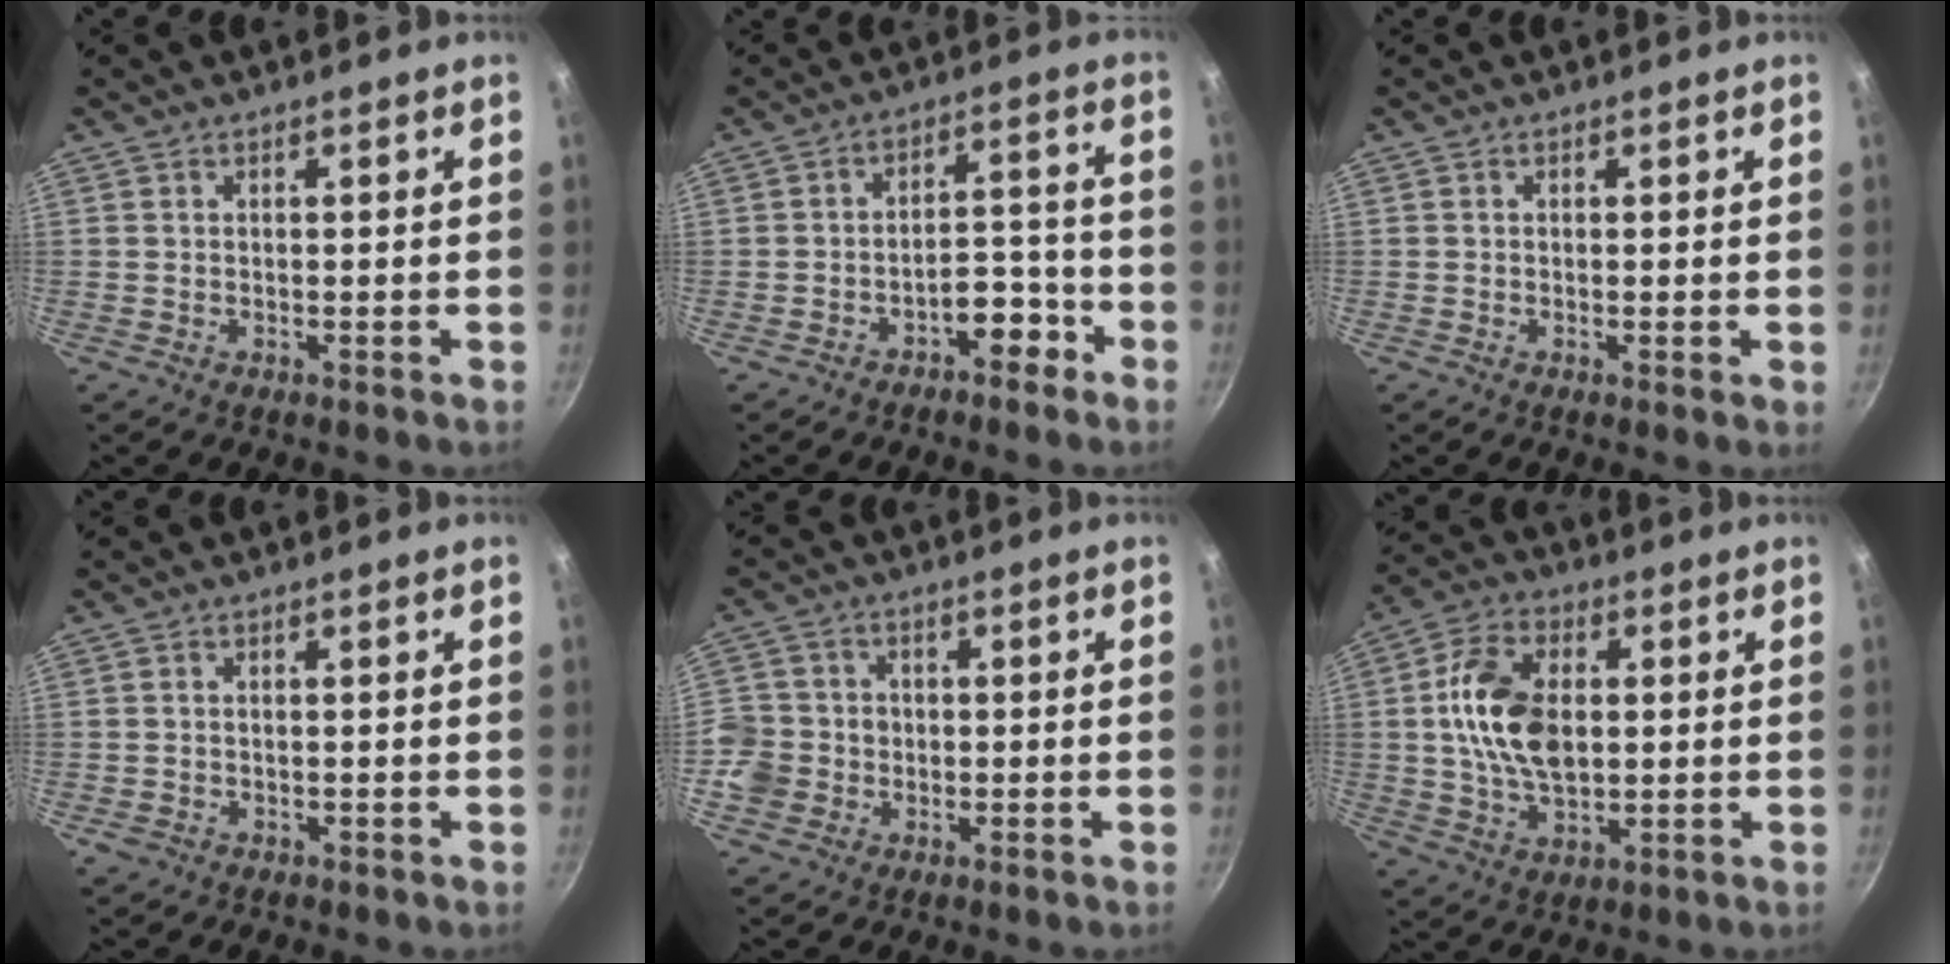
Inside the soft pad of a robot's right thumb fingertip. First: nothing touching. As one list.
[{"total": 6.6, "force": [-3.7, 3.6, 4.1], "torque": [-0.037, 0.048, -0.058]}, {"total": 1.0, "force": [0.0, 0.2, 1.0], "torque": [-0.019, -0.005, -0.002]}, {"total": 1.3, "force": [-0.6, 1.1, 0.4], "torque": [-0.008, 0.005, -0.008]}, {"total": 7.1, "force": [-1.6, 6.6, 1.9], "torque": [-0.015, 0.017, -0.033]}, {"total": 14.4, "force": [1.3, 8.7, 11.4], "torque": [-0.203, 0.006, 0.023]}]